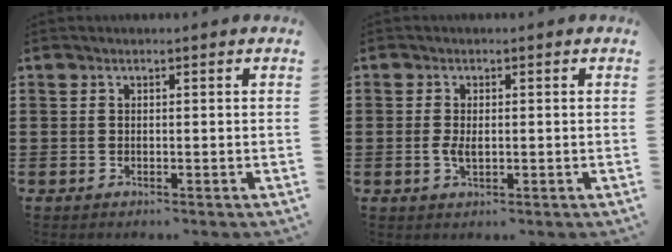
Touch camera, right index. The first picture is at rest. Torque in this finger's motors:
{"motor_torque": [2.14, 0.00, 0.08, 0.06]}